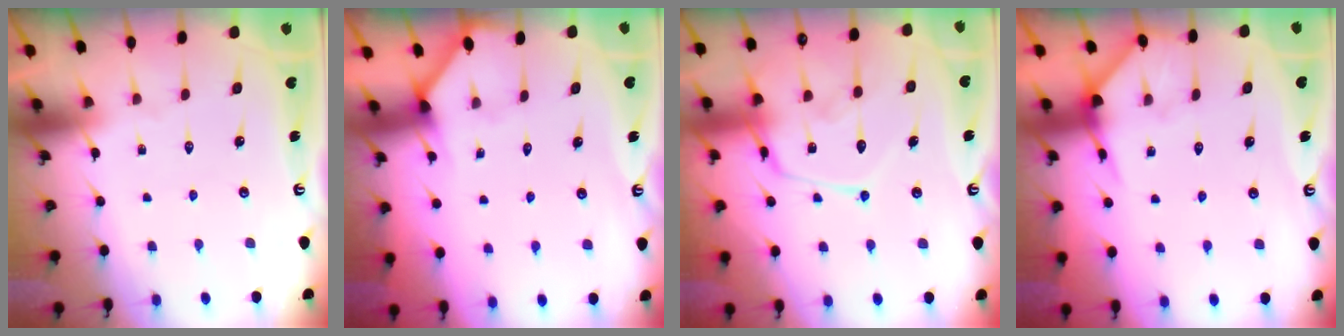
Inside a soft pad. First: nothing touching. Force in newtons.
{"total": 1.4, "press": 1.4, "slide": 0.1}
{"total": 17.4, "press": 17.3, "slide": 1.3}
{"total": 5.8, "press": 5.8, "slide": 0.4}